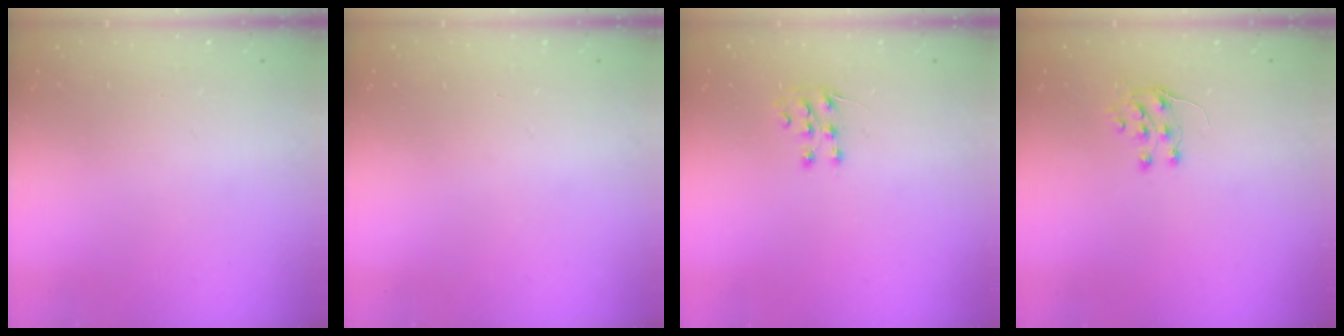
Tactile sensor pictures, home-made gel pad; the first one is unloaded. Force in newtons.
{"total": 0.0}
{"total": 6.7, "press": 6.5, "slide": 1.4}
{"total": 6.0, "press": 5.9, "slide": 0.7}